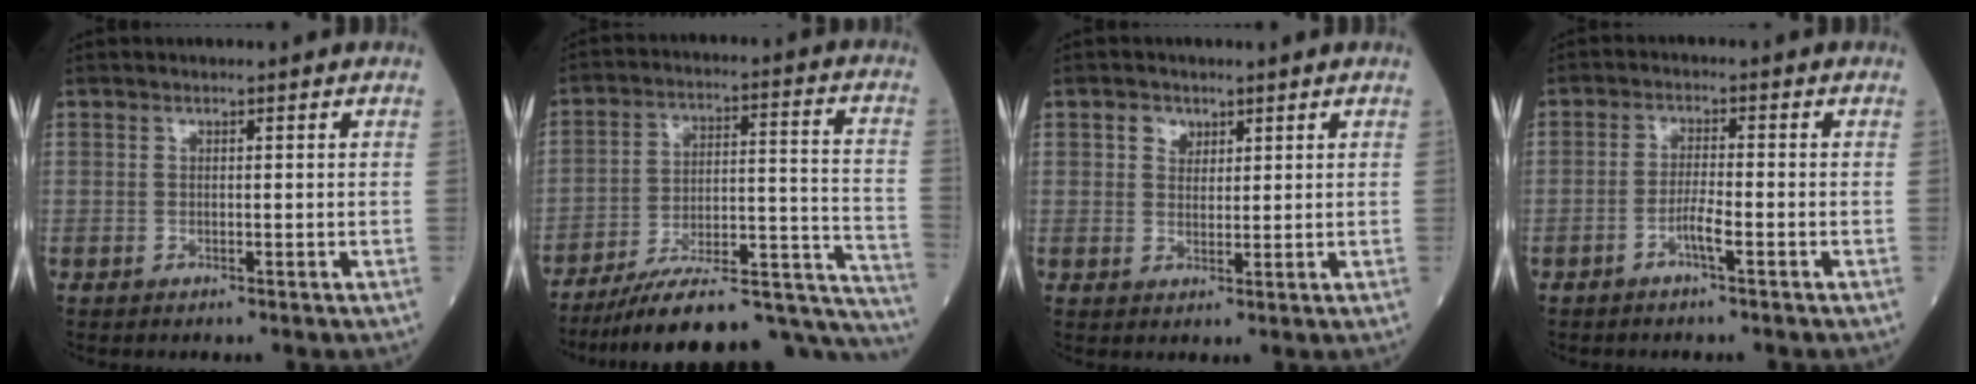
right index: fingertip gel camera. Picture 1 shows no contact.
{"total": 27.0, "force": [-24.3, 3.7, 11.3], "torque": [-0.088, 0.032, -0.342]}
{"total": 2.4, "force": [1.3, 1.8, 0.9], "torque": [-0.017, 0.003, 0.021]}
{"total": 2.9, "force": [-1.6, 0.0, 2.5], "torque": [-0.049, 0.000, -0.032]}